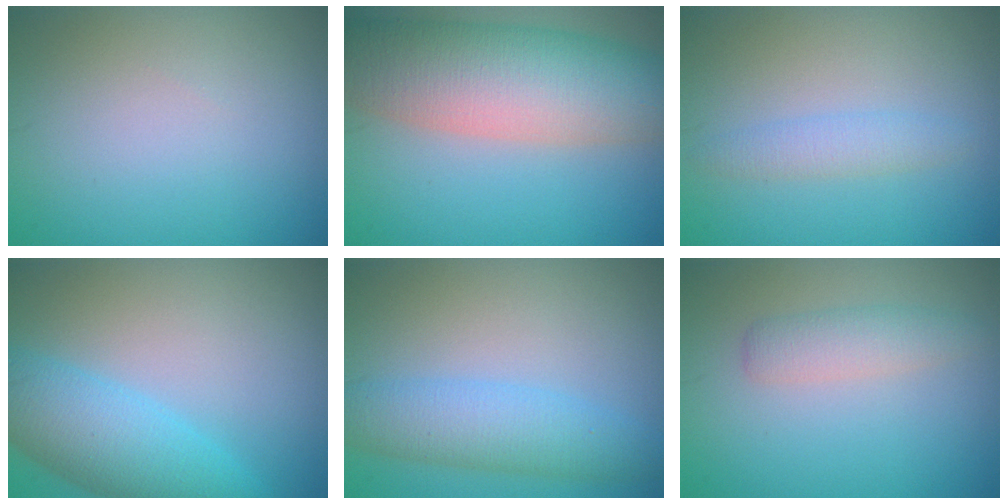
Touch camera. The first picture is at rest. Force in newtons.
{"total": 10.7, "press": 10.7, "slide": 0.7}
{"total": 1.8, "press": 1.8, "slide": 0.2}
{"total": 6.6, "press": 6.6, "slide": 0.1}
{"total": 4.5, "press": 4.5, "slide": 0.1}
{"total": 2.2, "press": 2.2, "slide": 0.0}